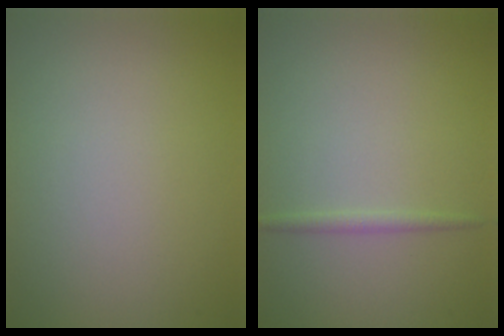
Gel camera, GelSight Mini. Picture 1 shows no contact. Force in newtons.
{"total": 0.9, "press": 0.9, "slide": 0.1}